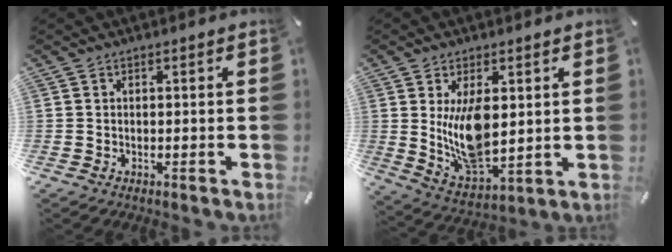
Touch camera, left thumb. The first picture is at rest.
{"total": 12.3, "force": [2.7, 6.7, 9.9], "torque": [-0.185, -0.022, 0.049]}